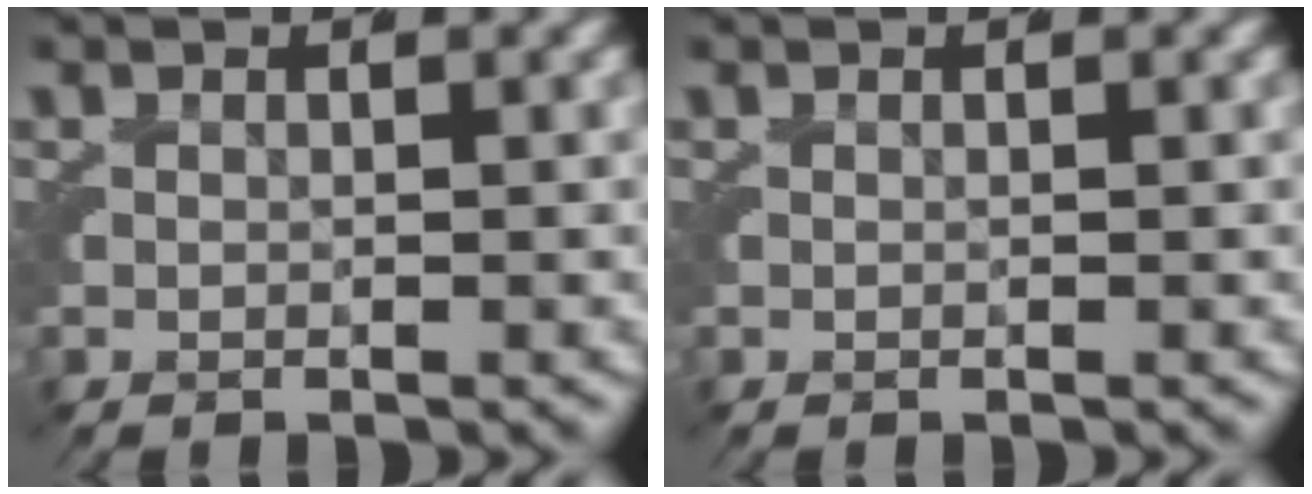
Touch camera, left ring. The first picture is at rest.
{"total": 0.0}